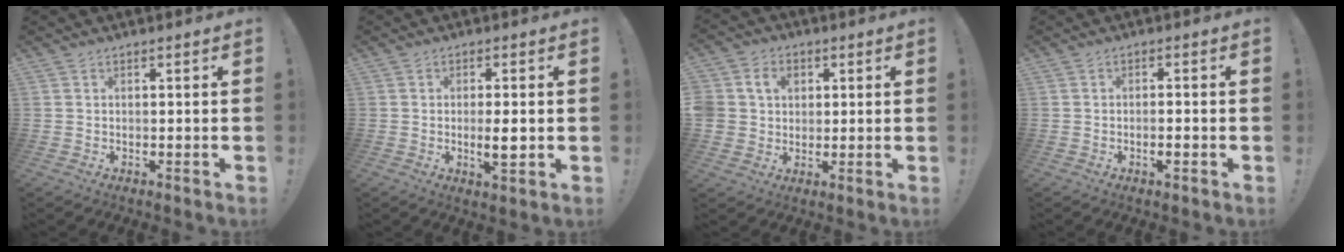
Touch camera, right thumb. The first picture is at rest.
{"total": 5.1, "force": [-0.7, 1.0, 4.9], "torque": [-0.079, -0.009, -0.013]}
{"total": 8.0, "force": [2.5, 6.9, 3.1], "torque": [-0.064, 0.001, 0.051]}
{"total": 2.2, "force": [-1.1, 0.2, 1.9], "torque": [-0.035, 0.003, -0.018]}